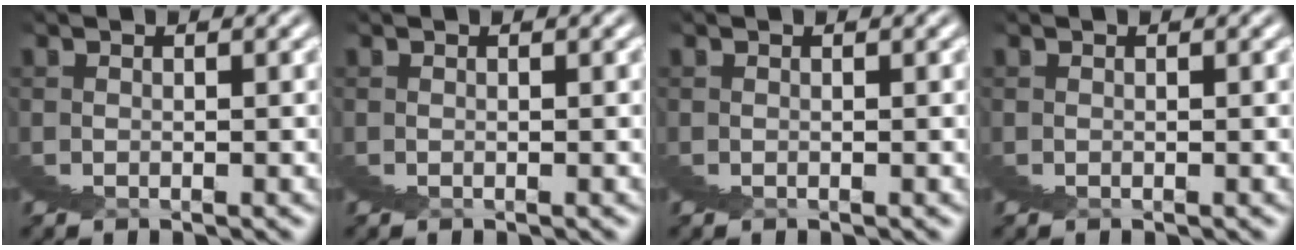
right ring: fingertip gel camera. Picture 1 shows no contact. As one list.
[{"total": 0.0}, {"total": 0.0}, {"total": 0.0}]